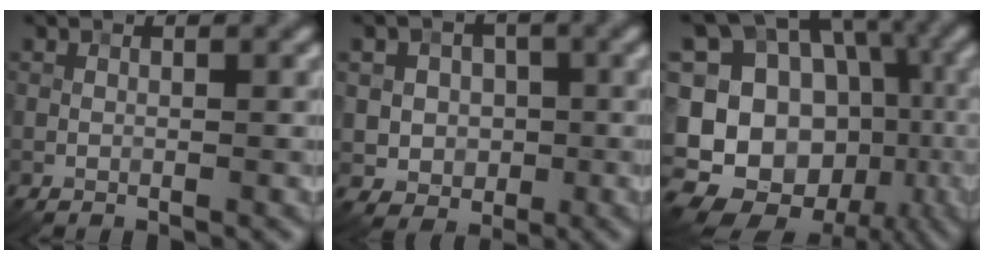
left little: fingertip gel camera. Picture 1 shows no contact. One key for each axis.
{"total": 4.5, "fx": 0.1, "fy": 4.1, "fz": 1.8, "tx": -0.009, "ty": 0.012, "tz": -0.017}
{"total": 20.8, "fx": -6.6, "fy": 17.1, "fz": 9.8, "tx": -0.182, "ty": -0.003, "tz": -0.102}